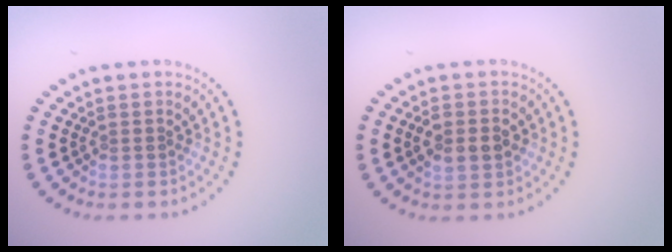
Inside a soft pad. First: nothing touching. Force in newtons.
{"total": 3.1, "press": 3.1, "slide": 0.3}